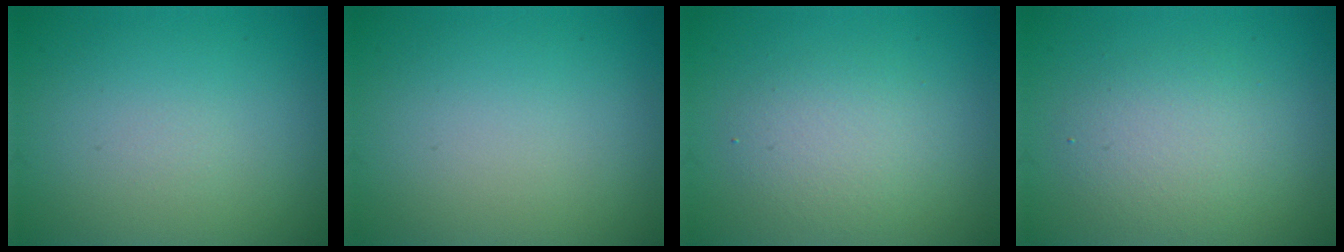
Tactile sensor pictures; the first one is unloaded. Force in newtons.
{"total": 0.0}
{"total": 2.9, "press": 2.8, "slide": 0.2}
{"total": 3.4, "press": 3.4, "slide": 0.3}